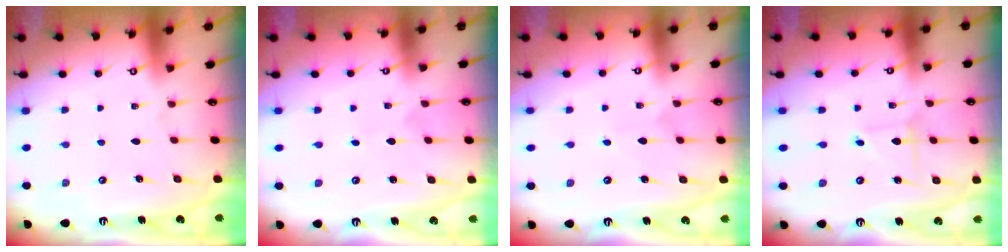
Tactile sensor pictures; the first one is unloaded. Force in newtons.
{"total": 0.5, "press": 0.5, "slide": 0.0}
{"total": 1.9, "press": 1.9, "slide": 0.2}
{"total": 1.4, "press": 1.4, "slide": 0.1}